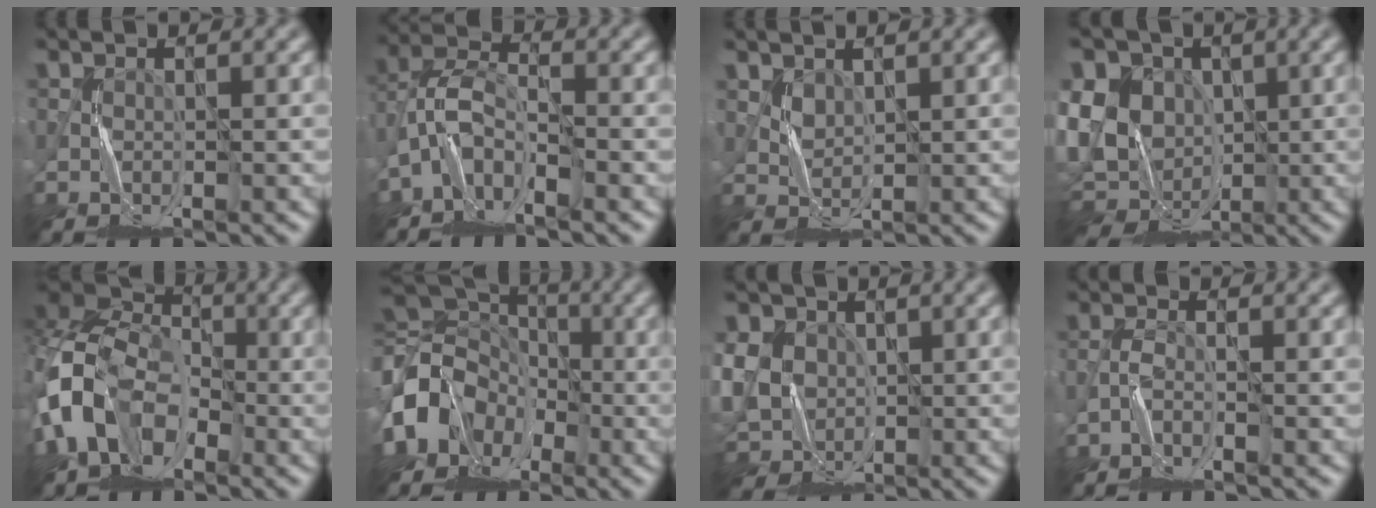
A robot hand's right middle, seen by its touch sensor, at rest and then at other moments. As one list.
[{"total": 4.0, "force": [-3.1, 1.5, 2.0], "torque": [-0.042, 0.010, -0.073]}, {"total": 1.3, "force": [1.0, 0.8, 0.4], "torque": [-0.011, -0.002, 0.026]}, {"total": 12.3, "force": [0.5, 10.2, 6.9], "torque": [-0.133, 0.003, -0.009]}, {"total": 11.4, "force": [-4.2, 8.1, 6.9], "torque": [-0.151, -0.013, -0.092]}, {"total": 12.0, "force": [-3.9, 9.9, 5.6], "torque": [-0.110, -0.003, -0.103]}, {"total": 8.1, "force": [1.2, 6.8, 4.2], "torque": [-0.104, 0.022, 0.004]}, {"total": 1.4, "force": [-1.4, -0.1, 0.1], "torque": [-0.006, 0.006, -0.034]}]